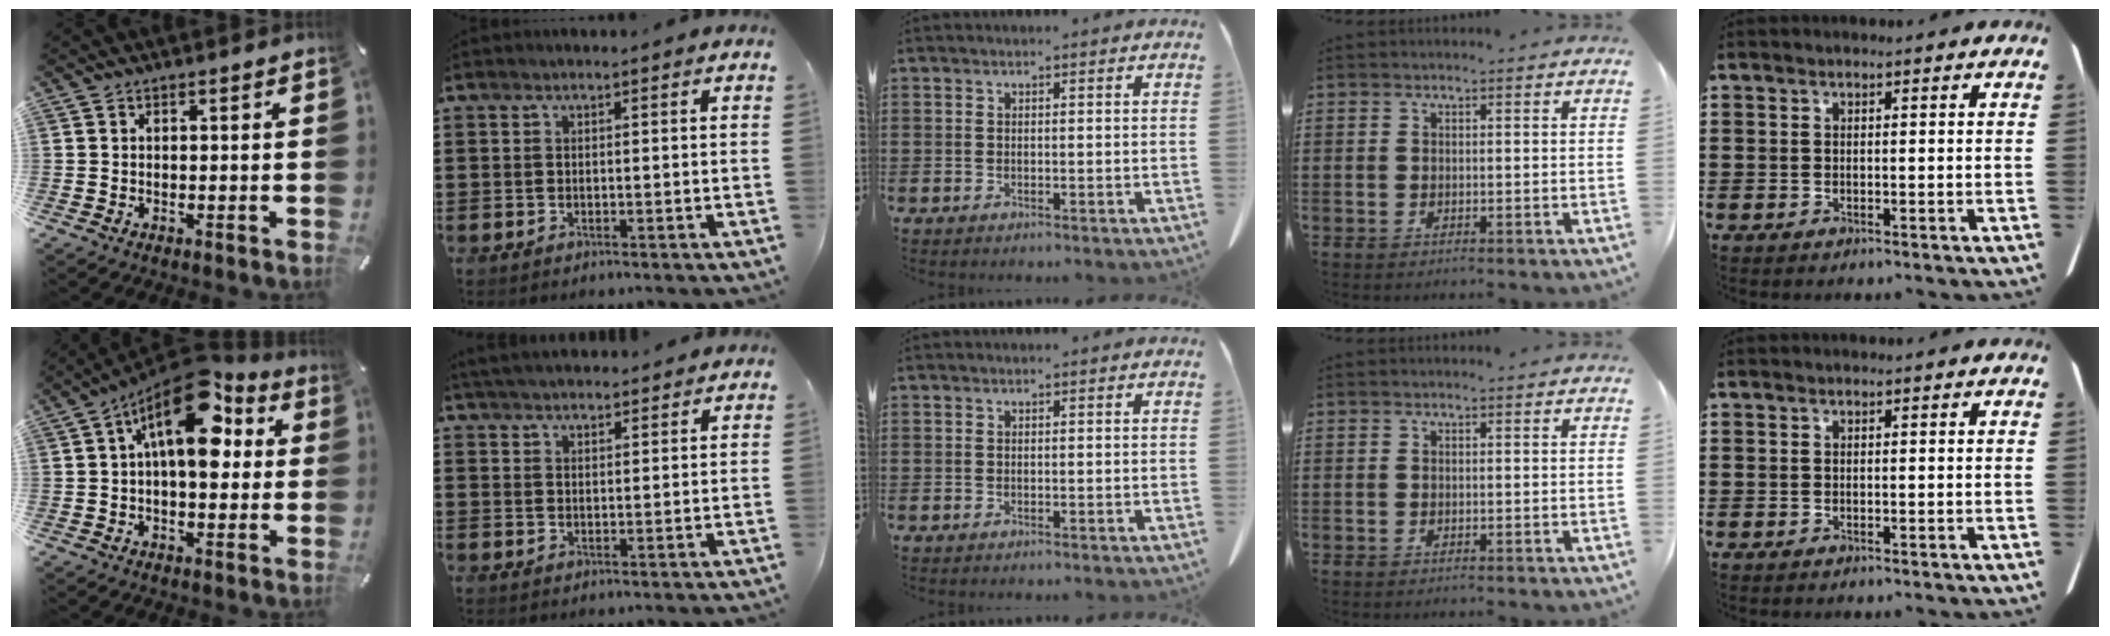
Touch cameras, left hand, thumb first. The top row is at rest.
{"thumb": {"total": 15.7, "force": [5.6, 7.9, 12.4], "torque": [-0.186, -0.037, 0.096]}, "index": {"total": 3.7, "force": [3.7, 0.3, 0.5], "torque": [-0.020, -0.005, 0.070]}}